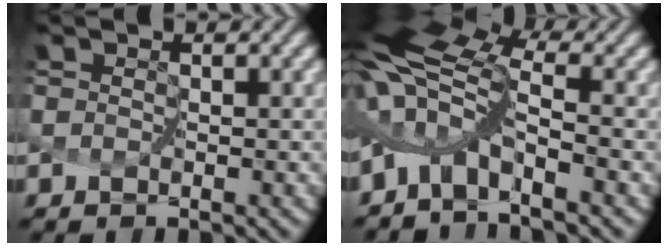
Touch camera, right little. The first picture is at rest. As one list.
[{"total": 8.2, "force": [0.6, 3.4, 7.4], "torque": [-0.151, 0.004, 0.014]}]